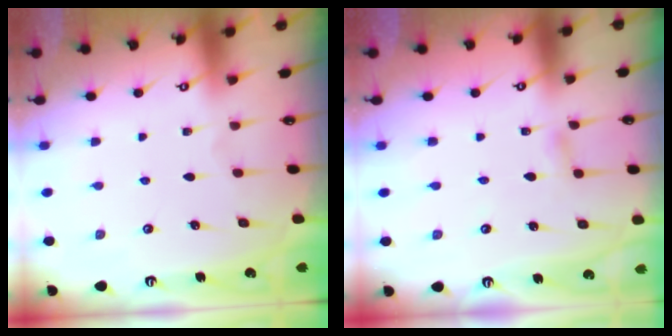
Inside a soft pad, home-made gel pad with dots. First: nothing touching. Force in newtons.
{"total": 2.8, "press": 2.8, "slide": 0.3}